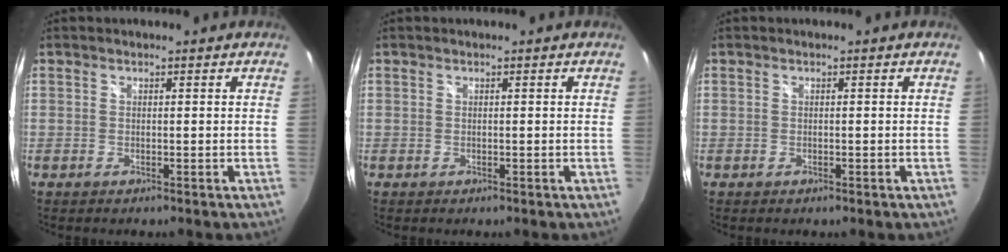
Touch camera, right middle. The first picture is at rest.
{"total": 0.0}
{"total": 0.0}